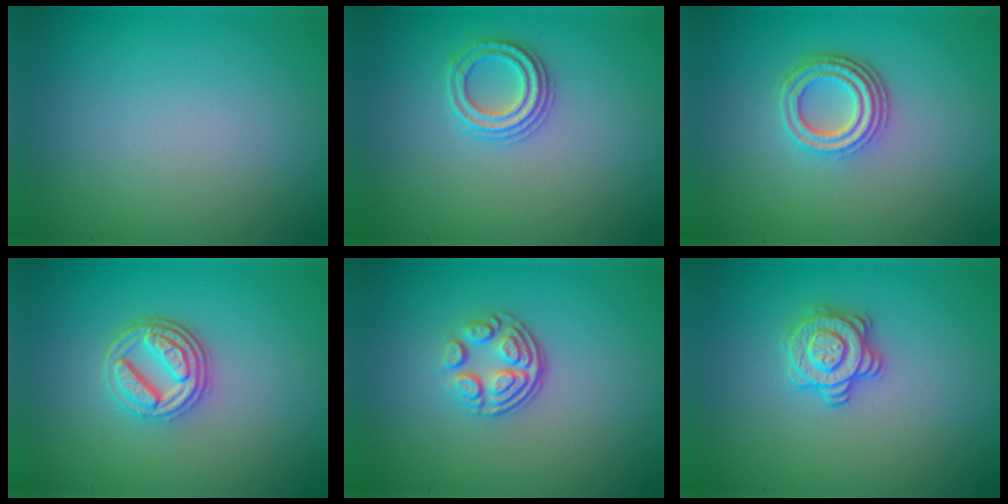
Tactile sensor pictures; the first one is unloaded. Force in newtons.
{"total": 2.3, "press": 2.2, "slide": 0.6}
{"total": 4.1, "press": 3.1, "slide": 2.6}
{"total": 4.0, "press": 3.3, "slide": 2.3}
{"total": 3.6, "press": 2.5, "slide": 2.6}
{"total": 2.8, "press": 2.7, "slide": 0.7}